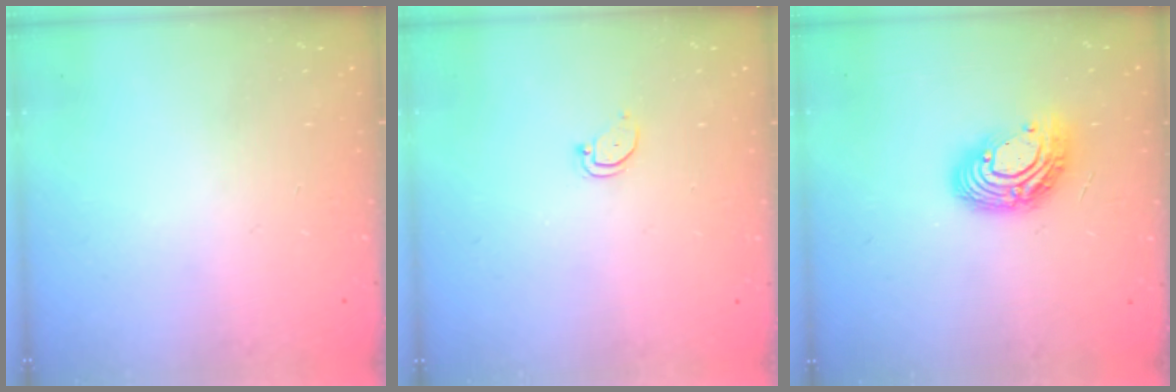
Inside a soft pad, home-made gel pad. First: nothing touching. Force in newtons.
{"total": 2.4, "press": 2.4, "slide": 0.2}
{"total": 12.3, "press": 12.3, "slide": 1.0}